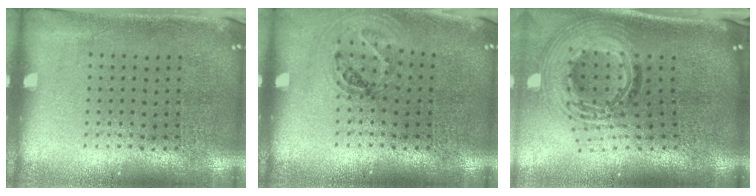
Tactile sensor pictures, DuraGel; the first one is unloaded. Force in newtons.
{"total": 0.9, "press": 0.9, "slide": 0.1}
{"total": 2.1, "press": 1.6, "slide": 1.4}